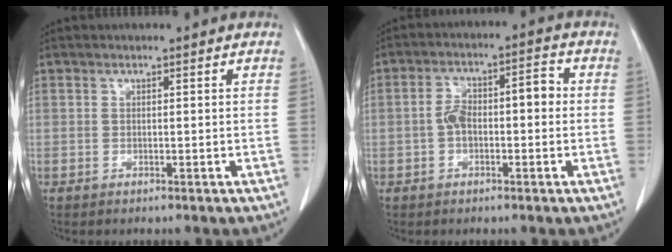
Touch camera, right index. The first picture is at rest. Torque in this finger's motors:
{"motor_torque": [0.17, 0.07, 0.19, 0.06]}